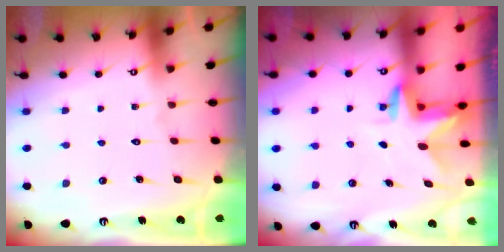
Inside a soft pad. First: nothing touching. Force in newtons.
{"total": 2.7, "press": 2.7, "slide": 0.1}